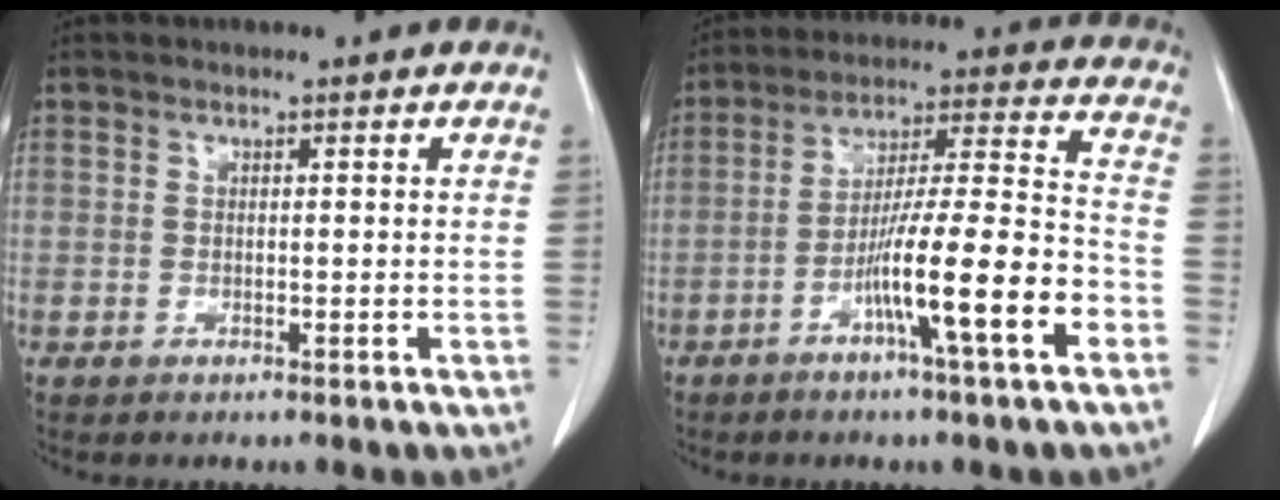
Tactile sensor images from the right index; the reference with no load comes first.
{"total": 14.2, "force": [-6.3, -0.2, 12.8], "torque": [-0.217, 0.004, -0.106]}